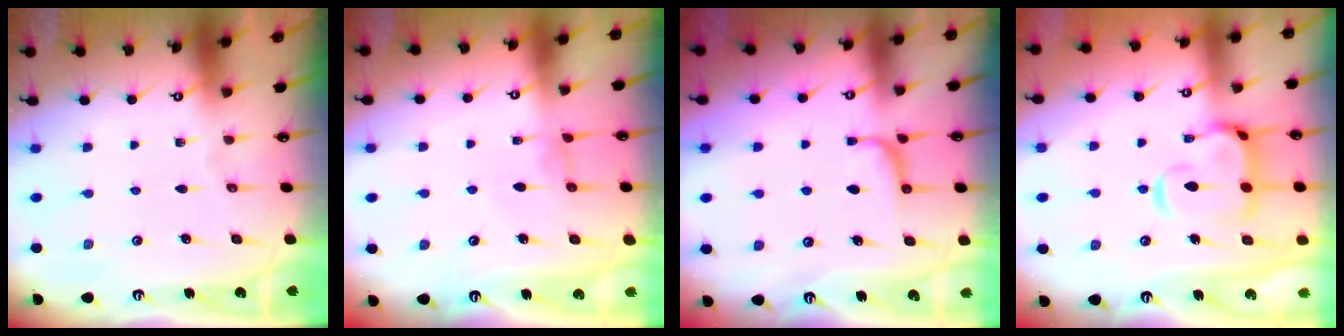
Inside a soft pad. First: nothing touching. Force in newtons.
{"total": 1.1, "press": 0.9, "slide": 0.5}
{"total": 1.0, "press": 0.8, "slide": 0.7}
{"total": 7.3, "press": 7.2, "slide": 1.6}